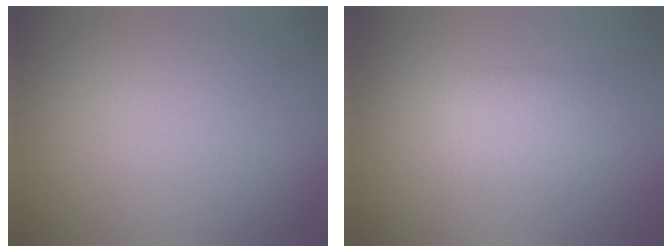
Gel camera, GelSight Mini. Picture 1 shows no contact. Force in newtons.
{"total": 2.4, "press": 2.4, "slide": 0.4}